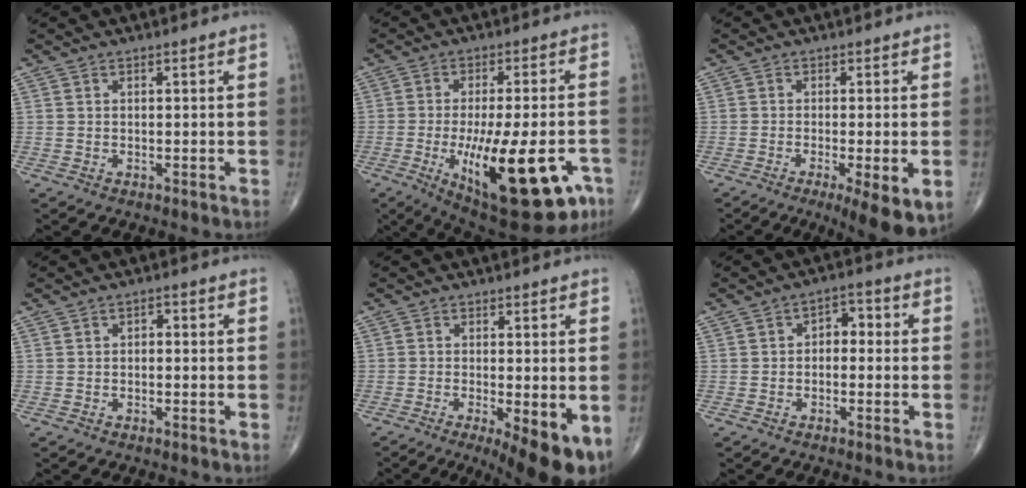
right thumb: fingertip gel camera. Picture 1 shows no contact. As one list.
[{"total": 23.3, "force": [-8.5, 8.2, 20.1], "torque": [-0.277, -0.004, -0.104]}, {"total": 9.1, "force": [-3.5, 2.1, 8.2], "torque": [-0.121, -0.017, -0.052]}, {"total": 1.3, "force": [0.0, 0.9, 1.0], "torque": [-0.010, 0.007, -0.004]}, {"total": 11.1, "force": [-4.5, 3.3, 9.6], "torque": [-0.127, -0.017, -0.063]}, {"total": 3.9, "force": [-0.2, 2.7, 2.9], "torque": [-0.023, 0.021, -0.016]}]